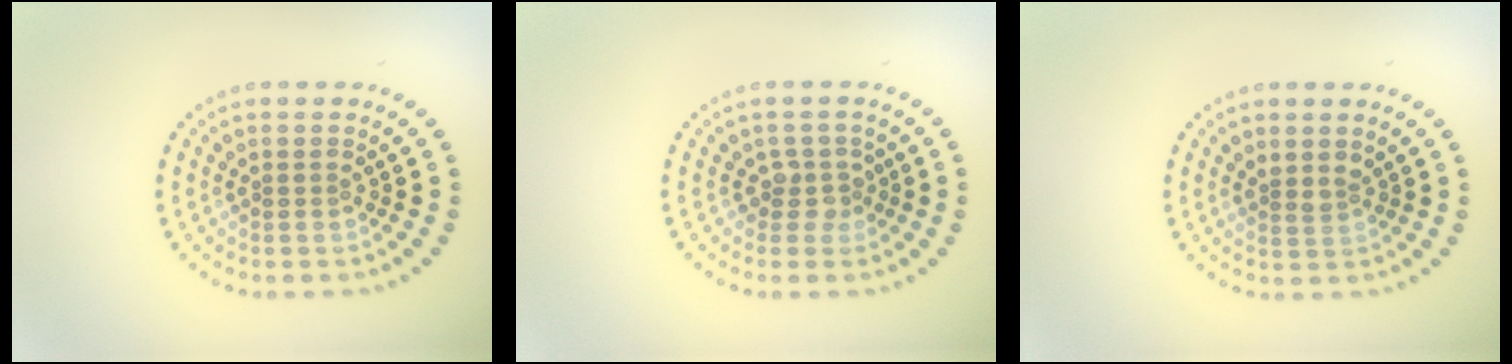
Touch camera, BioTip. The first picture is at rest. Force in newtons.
{"total": 1.7, "press": 1.2, "slide": 1.2}
{"total": 1.5, "press": 1.1, "slide": 1.0}